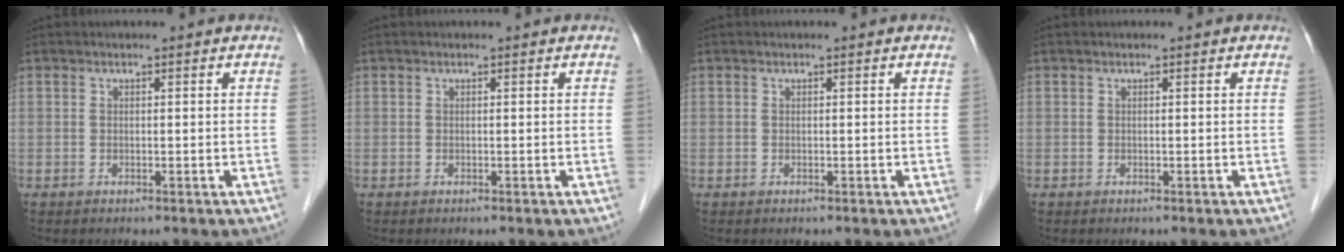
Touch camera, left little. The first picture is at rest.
{"total": 0.0}
{"total": 0.0}
{"total": 0.0}